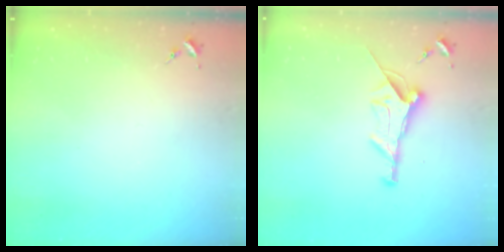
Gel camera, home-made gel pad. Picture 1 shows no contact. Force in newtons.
{"total": 11.7, "press": 11.7, "slide": 0.3}